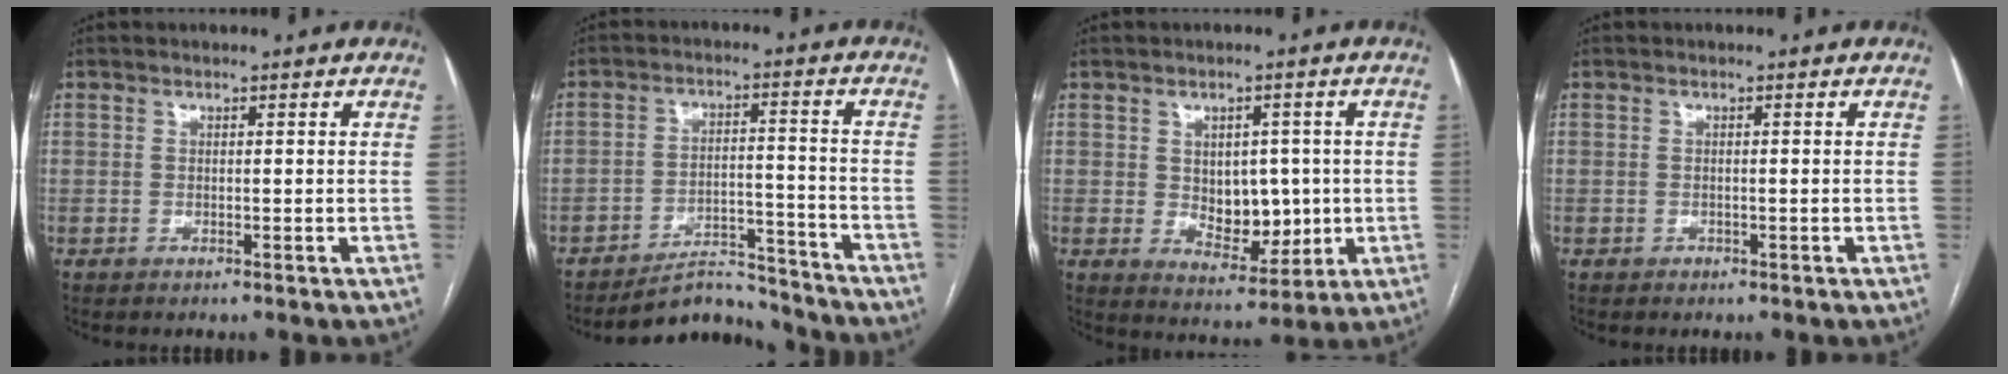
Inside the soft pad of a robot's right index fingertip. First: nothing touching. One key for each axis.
{"total": 7.8, "fx": -7.6, "fy": 1.5, "fz": 0.0, "tx": 0.006, "ty": 0.031, "tz": -0.123}
{"total": 7.7, "fx": 0.1, "fy": 4.8, "fz": 6.0, "tx": -0.084, "ty": 0.001, "tz": 0.017}
{"total": 0.0}